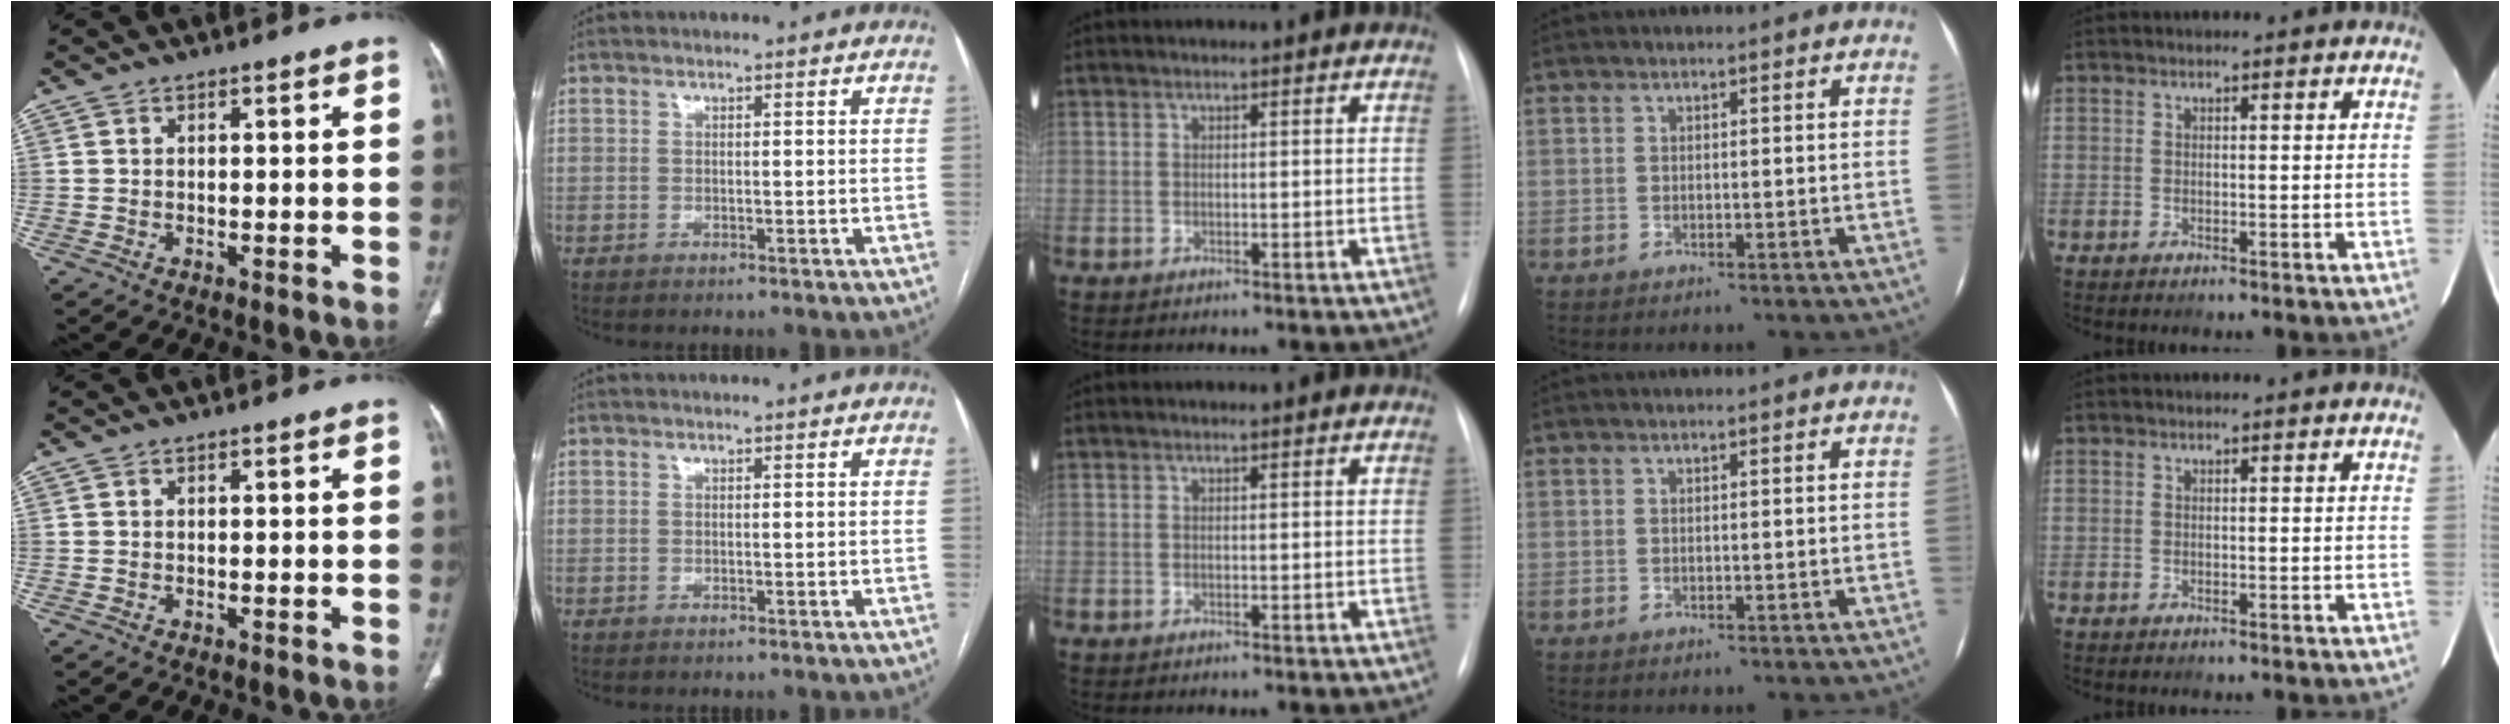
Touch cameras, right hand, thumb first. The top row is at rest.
{}